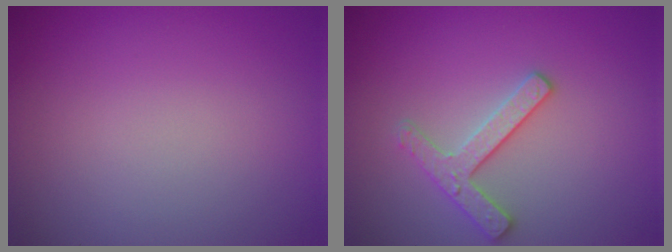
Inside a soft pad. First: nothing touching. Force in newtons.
{"total": 2.5, "press": 2.4, "slide": 0.4}